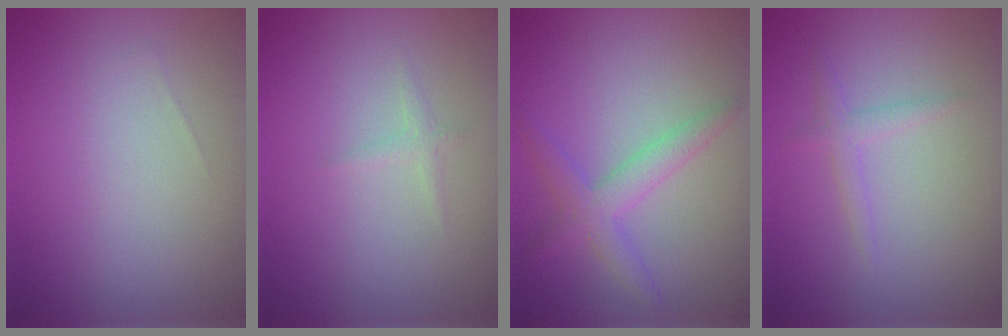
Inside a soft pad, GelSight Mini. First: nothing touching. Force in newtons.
{"total": 0.8, "press": 0.8, "slide": 0.0}
{"total": 2.1, "press": 2.1, "slide": 0.1}
{"total": 1.3, "press": 1.3, "slide": 0.1}